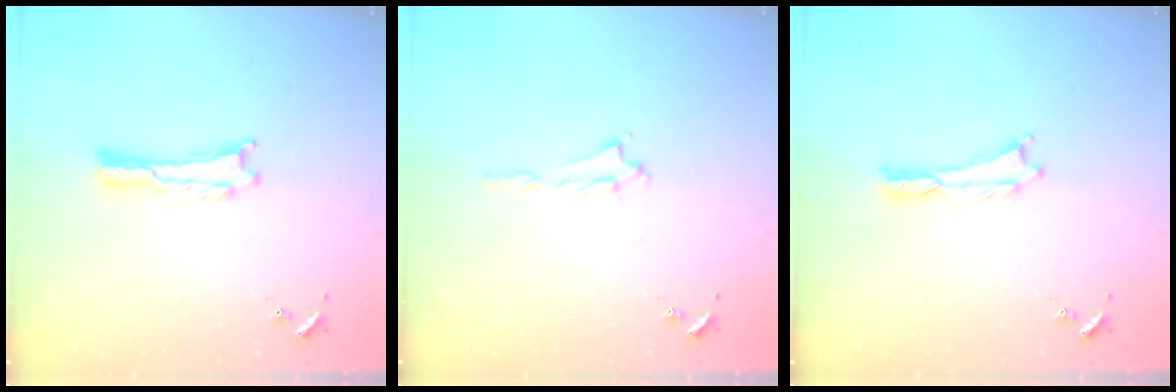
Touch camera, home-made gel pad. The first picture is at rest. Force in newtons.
{"total": 1.0, "press": 0.9, "slide": 0.2}
{"total": 0.0}